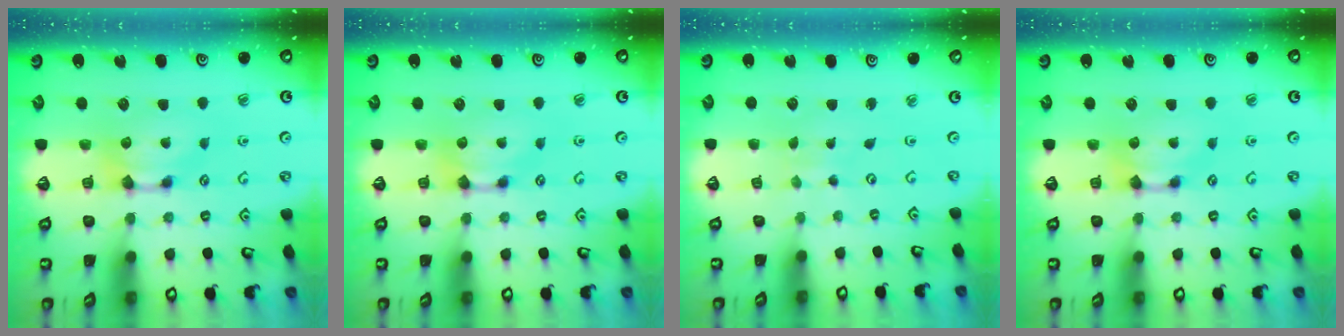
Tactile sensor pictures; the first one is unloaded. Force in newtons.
{"total": 0.0}
{"total": 5.7, "press": 5.7, "slide": 0.3}
{"total": 0.0}